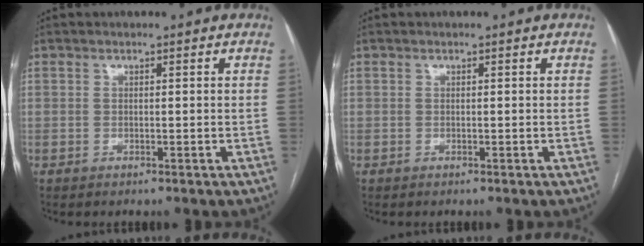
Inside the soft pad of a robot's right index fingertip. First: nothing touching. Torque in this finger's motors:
{"motor_torque": [0.42, 0.25, -0.02, 0.00]}